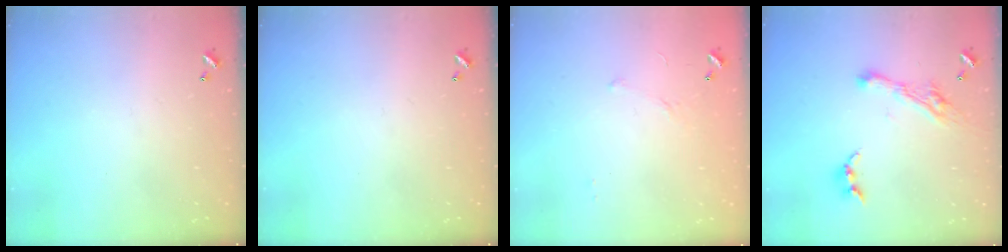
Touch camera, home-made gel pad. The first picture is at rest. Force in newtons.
{"total": 0.0}
{"total": 6.4, "press": 6.3, "slide": 0.7}
{"total": 6.4, "press": 6.4, "slide": 0.8}